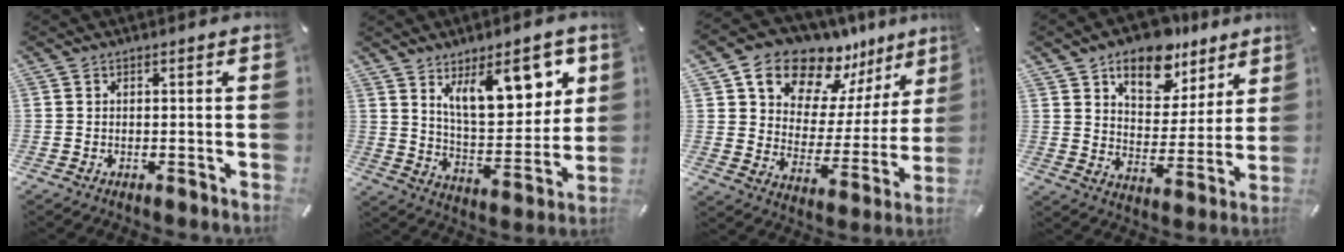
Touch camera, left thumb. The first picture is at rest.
{"total": 15.7, "force": [9.3, 7.0, 10.5], "torque": [-0.154, -0.041, 0.158]}
{"total": 13.8, "force": [11.8, 7.1, 1.4], "torque": [-0.031, -0.122, 0.215]}
{"total": 13.2, "force": [9.5, 7.6, 5.0], "torque": [-0.063, -0.066, 0.169]}